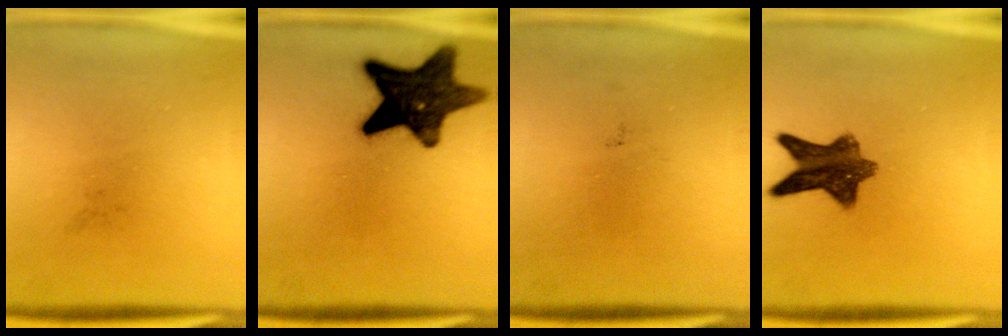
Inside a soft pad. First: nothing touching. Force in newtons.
{"total": 14.3}
{"total": 0.0}
{"total": 9.3}